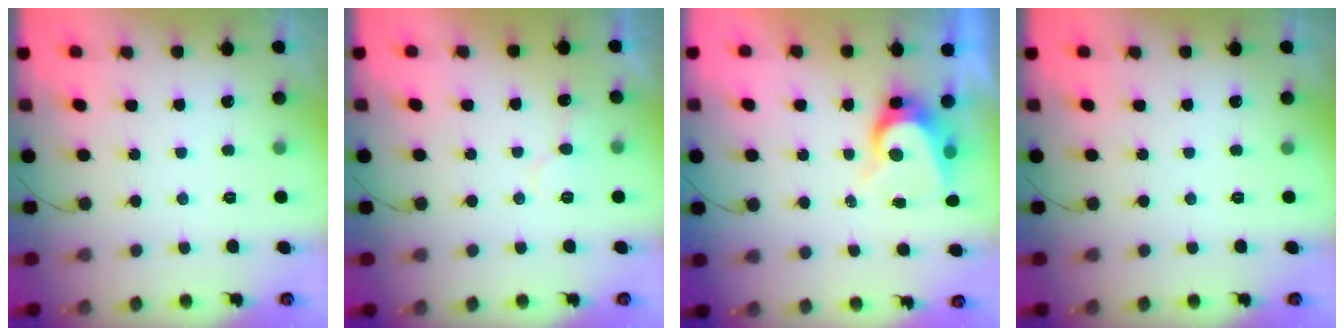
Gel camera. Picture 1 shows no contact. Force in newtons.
{"total": 7.2, "press": 7.2, "slide": 0.5}
{"total": 6.5, "press": 6.5, "slide": 0.7}
{"total": 0.0}